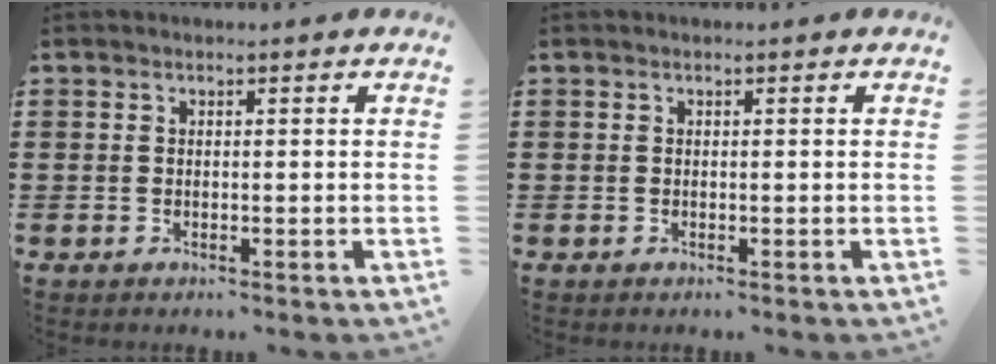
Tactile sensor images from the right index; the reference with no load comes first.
{"total": 0.0}